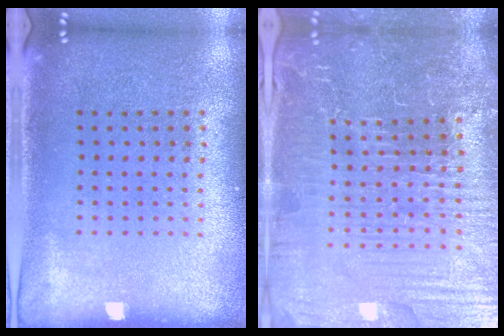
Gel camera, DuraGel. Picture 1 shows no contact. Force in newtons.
{"total": 5.9, "press": 5.4, "slide": 2.4}